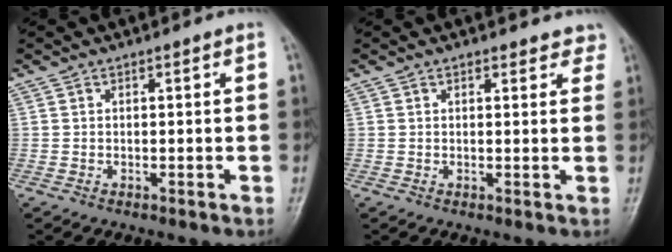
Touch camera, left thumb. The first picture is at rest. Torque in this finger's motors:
{"motor_torque": [-0.23, -0.15, -0.04, -0.13, 0.00]}